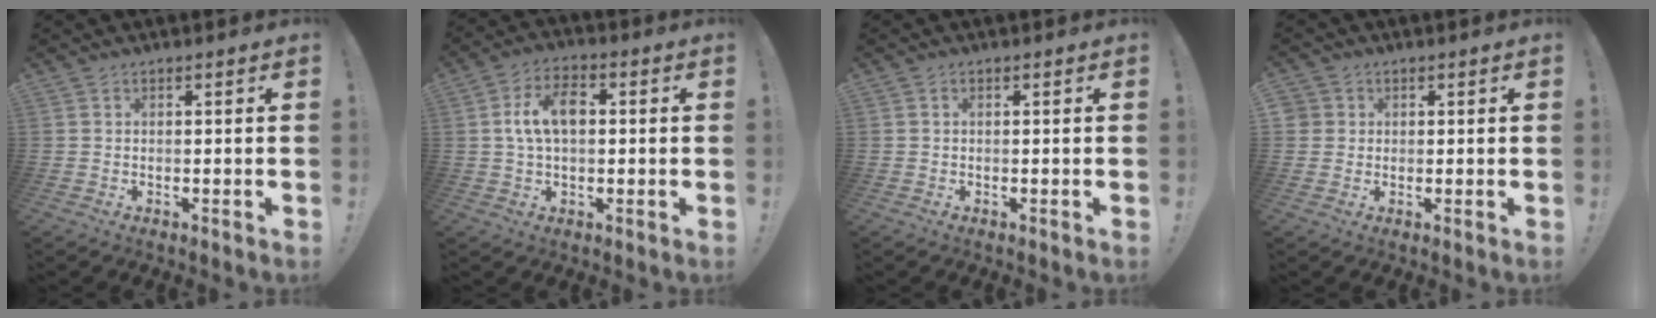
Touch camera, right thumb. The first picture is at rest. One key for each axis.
{"total": 10.2, "fx": 1.2, "fy": 6.1, "fz": 8.1, "tx": -0.135, "ty": 0.011, "tz": 0.021}
{"total": 0.0}
{"total": 2.6, "fx": 0.6, "fy": 2.5, "fz": 0.3, "tx": -0.005, "ty": -0.001, "tz": 0.012}